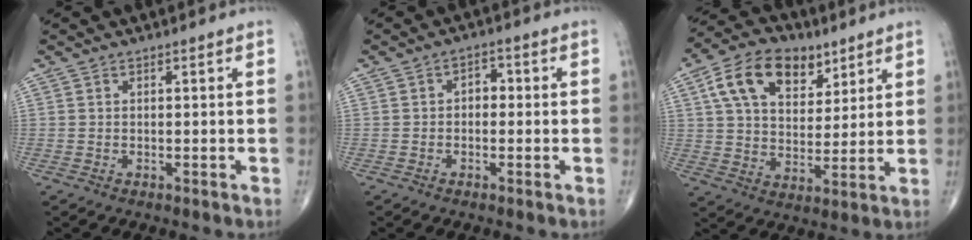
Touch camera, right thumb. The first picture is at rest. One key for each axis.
{"total": 2.7, "fx": -0.2, "fy": 1.9, "fz": 1.9, "tx": -0.011, "ty": 0.013, "tz": -0.012}
{"total": 15.5, "fx": 7.4, "fy": 9.7, "fz": 9.7, "tx": -0.141, "ty": -0.013, "tz": 0.131}